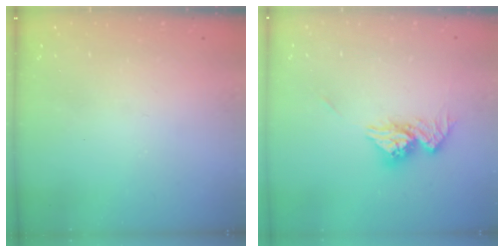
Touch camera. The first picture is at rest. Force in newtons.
{"total": 10.7, "press": 10.6, "slide": 0.9}